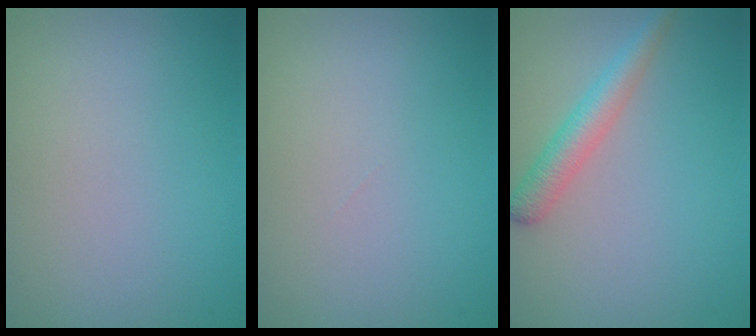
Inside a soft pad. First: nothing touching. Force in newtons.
{"total": 0.0}
{"total": 2.8, "press": 2.8, "slide": 0.1}